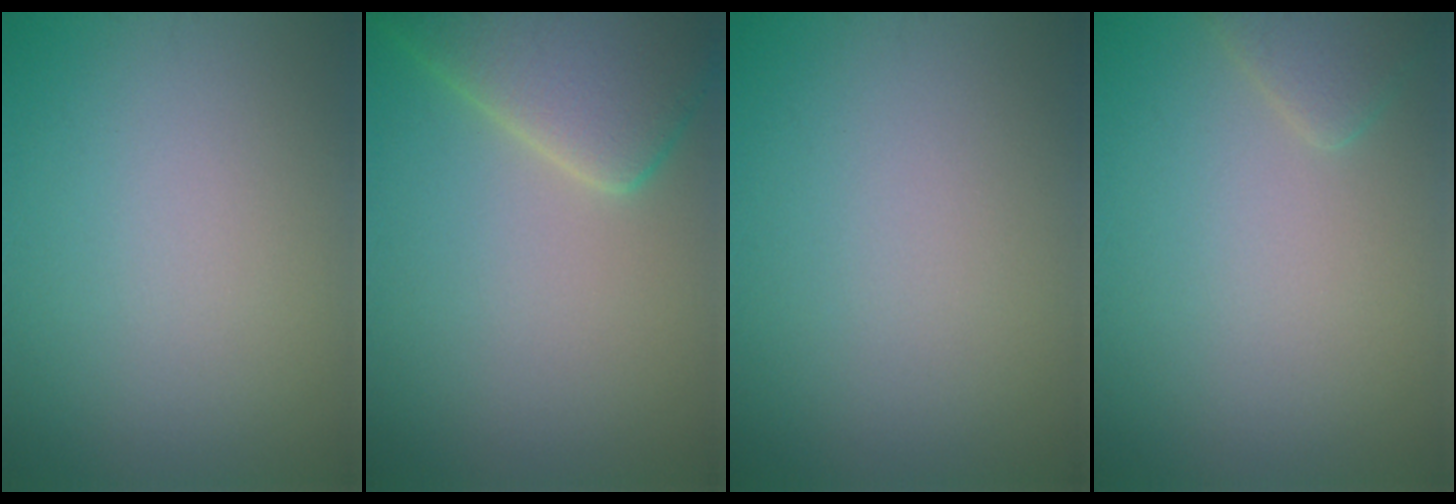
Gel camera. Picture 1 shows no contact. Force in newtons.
{"total": 7.4, "press": 7.4, "slide": 0.6}
{"total": 0.0}
{"total": 1.9, "press": 1.9, "slide": 0.1}